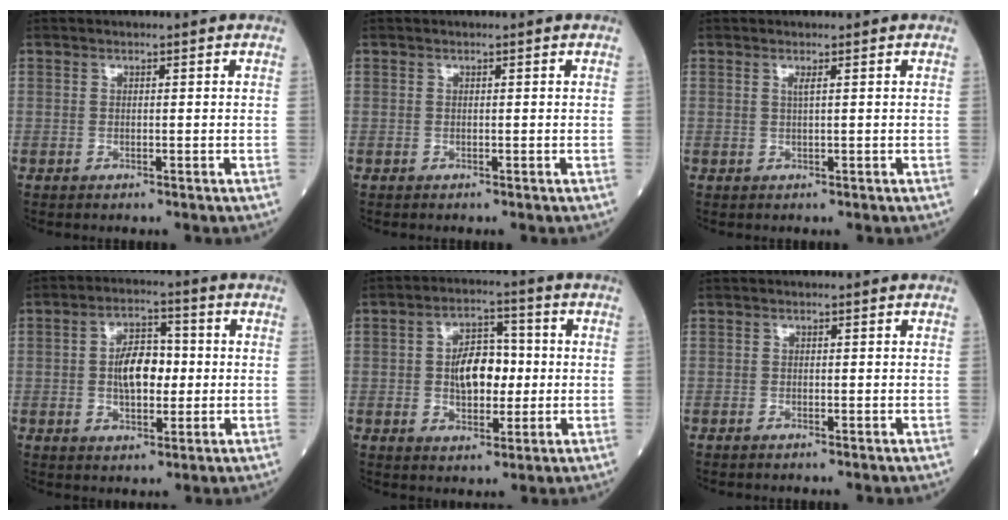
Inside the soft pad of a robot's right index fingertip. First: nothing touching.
{"total": 0.0}
{"total": 0.8, "force": [0.3, -0.2, 0.7], "torque": [-0.018, -0.002, 0.007]}
{"total": 7.5, "force": [0.0, 3.9, 6.5], "torque": [-0.115, 0.015, -0.001]}
{"total": 8.1, "force": [0.1, 4.6, 6.7], "torque": [-0.114, 0.015, 0.002]}
{"total": 0.0}